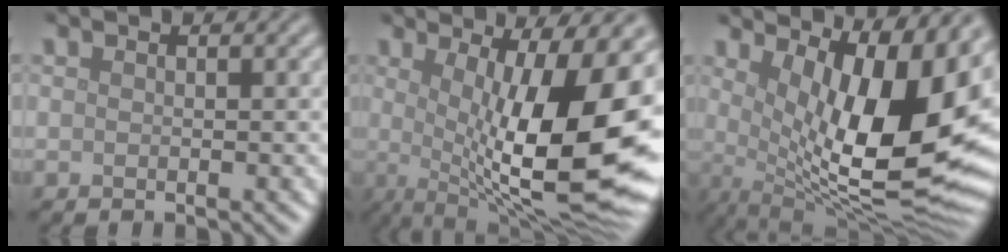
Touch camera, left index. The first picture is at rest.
{"total": 16.3, "force": [0.1, 5.1, 15.4], "torque": [-0.205, -0.007, 0.007]}
{"total": 13.9, "force": [3.0, 4.9, 12.7], "torque": [-0.177, -0.024, 0.064]}